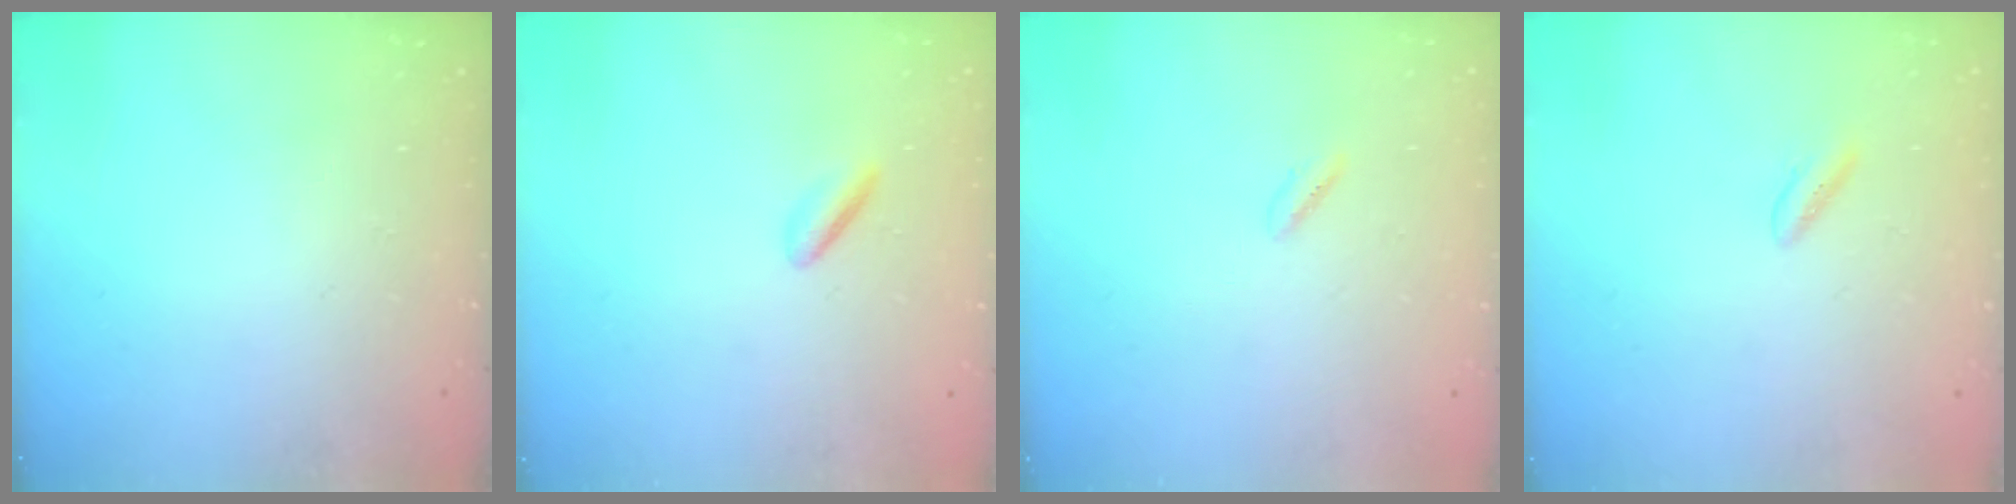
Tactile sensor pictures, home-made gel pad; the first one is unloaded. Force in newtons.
{"total": 1.6, "press": 1.3, "slide": 0.8}
{"total": 0.7, "press": 0.2, "slide": 0.7}
{"total": 1.3, "press": 1.1, "slide": 0.7}